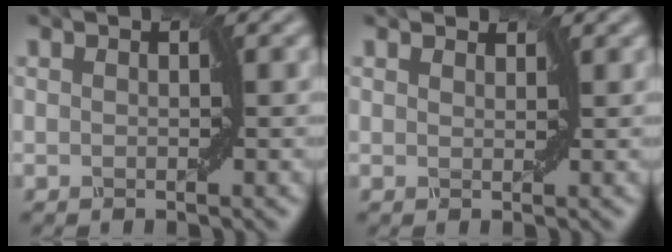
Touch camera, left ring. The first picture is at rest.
{"total": 0.9, "force": [0.9, 0.2, 0.0], "torque": [-0.005, 0.001, 0.014]}